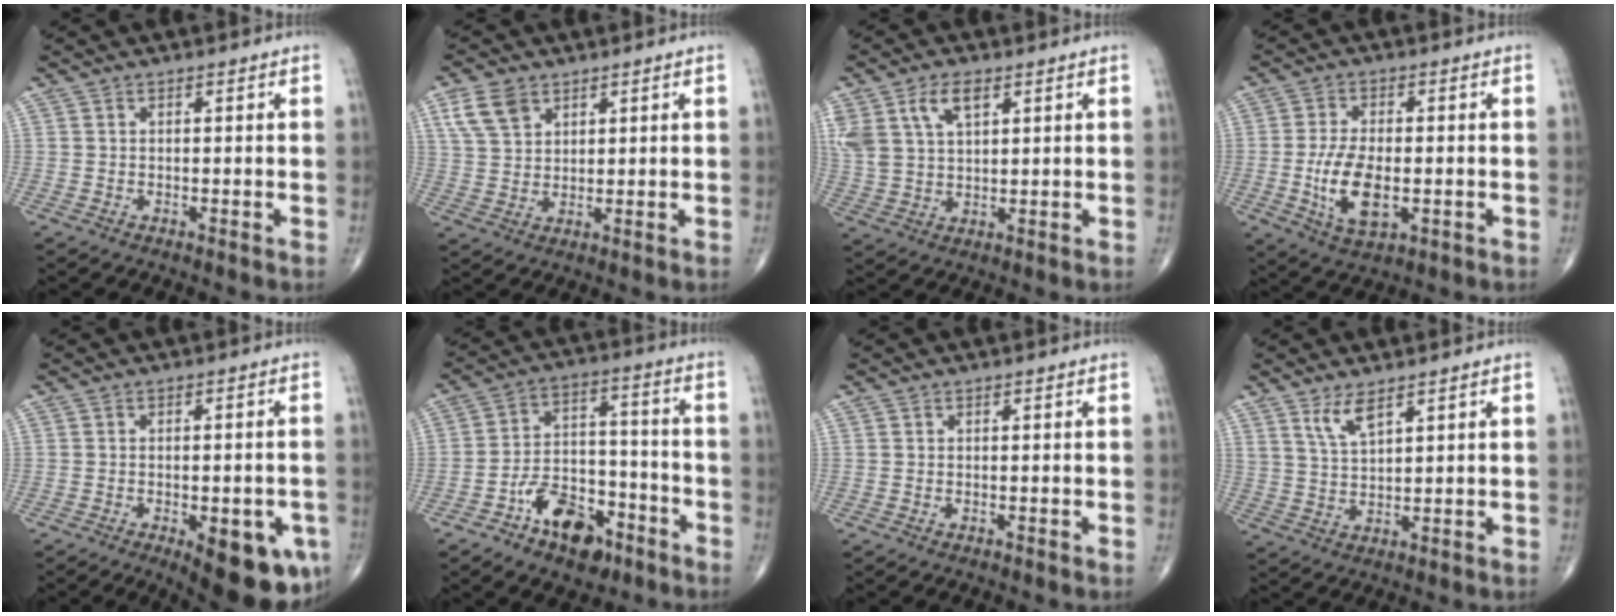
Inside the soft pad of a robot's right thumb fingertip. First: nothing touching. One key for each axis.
{"total": 6.7, "fx": 3.6, "fy": 4.4, "fz": 3.6, "tx": -0.061, "ty": -0.008, "tz": 0.074}
{"total": 10.1, "fx": 4.9, "fy": 5.5, "fz": 7.0, "tx": -0.148, "ty": -0.006, "tz": 0.101}
{"total": 10.0, "fx": -1.8, "fy": 5.0, "fz": 8.5, "tx": -0.159, "ty": -0.005, "tz": -0.028}
{"total": 14.0, "fx": -5.6, "fy": 5.6, "fz": 11.5, "tx": -0.108, "ty": 0.006, "tz": -0.058}
{"total": 13.6, "fx": -7.7, "fy": 7.6, "fz": 8.1, "tx": -0.099, "ty": 0.062, "tz": -0.128}
{"total": 0.0}
{"total": 4.7, "fx": 3.1, "fy": 1.4, "fz": 3.2, "tx": -0.064, "ty": -0.023, "tz": 0.068}